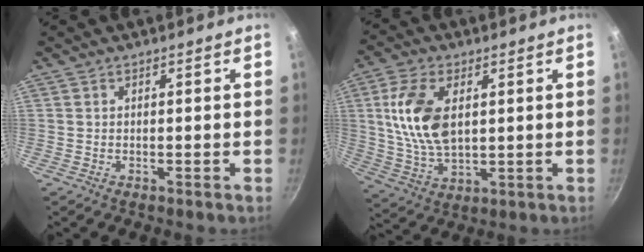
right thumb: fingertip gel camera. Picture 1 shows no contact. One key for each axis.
{"total": 13.0, "fx": 2.7, "fy": 7.2, "fz": 10.4, "tx": -0.196, "ty": -0.014, "tz": 0.057}